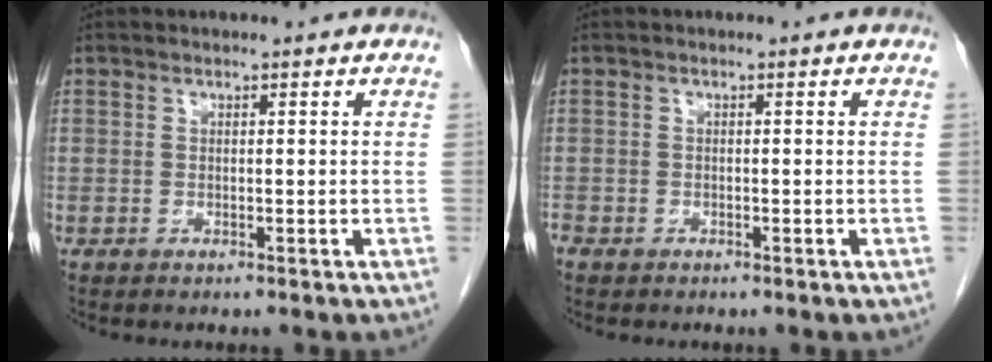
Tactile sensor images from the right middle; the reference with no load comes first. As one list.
[{"total": 1.6, "force": [-1.2, 1.1, 0.4], "torque": [-0.018, -0.001, -0.024]}]